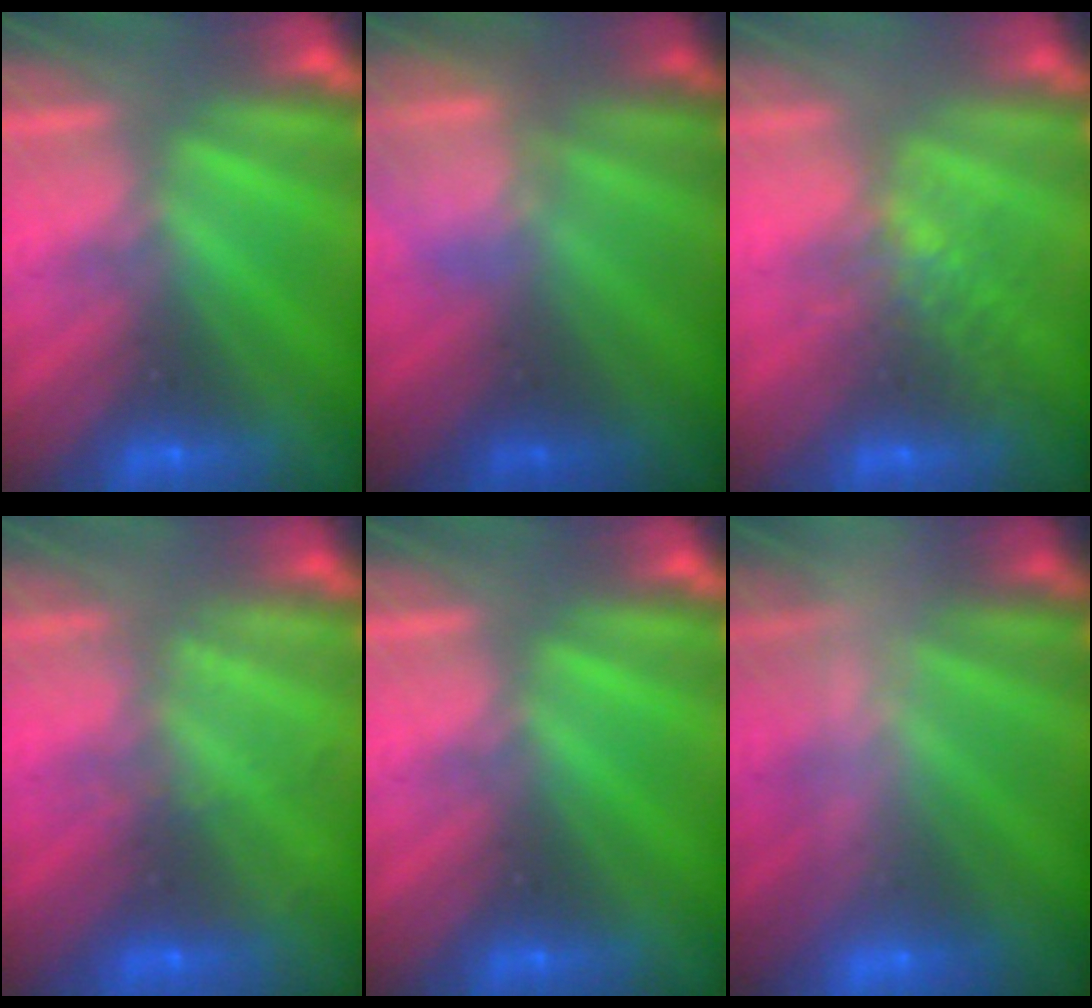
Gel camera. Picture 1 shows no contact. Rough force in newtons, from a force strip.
{"total": 3.5}
{"total": 4.4}
{"total": 1.8}
{"total": 0.0}
{"total": 2.5}